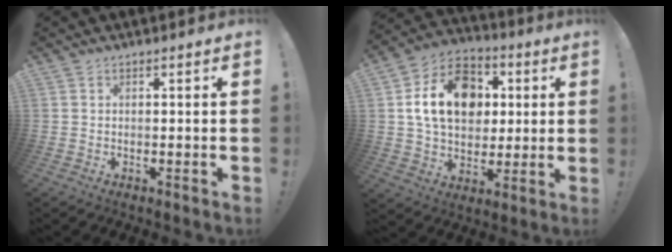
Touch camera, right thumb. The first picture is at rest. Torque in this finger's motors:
{"motor_torque": [2.13, 2.05, 0.51, -0.09, 0.01]}